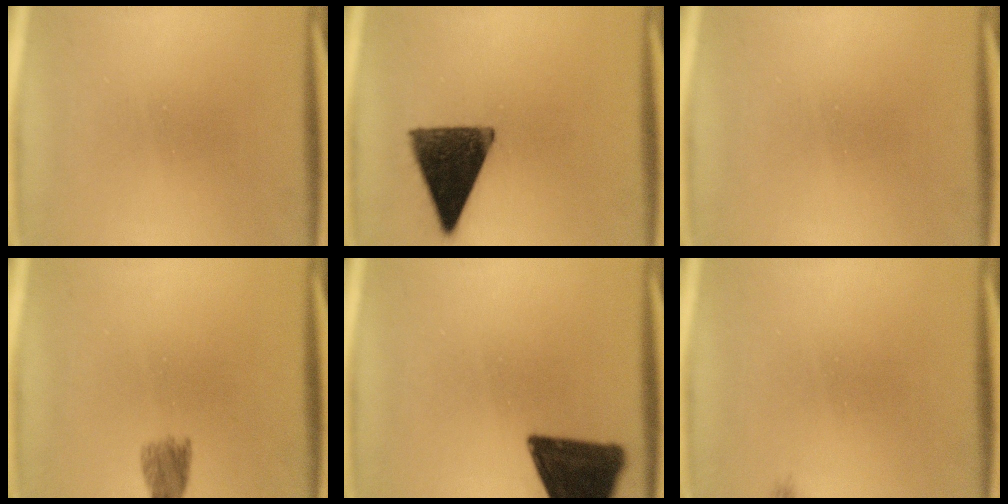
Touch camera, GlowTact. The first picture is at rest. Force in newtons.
{"total": 13.7}
{"total": 0.0}
{"total": 4.1}
{"total": 15.5}
{"total": 0.6}